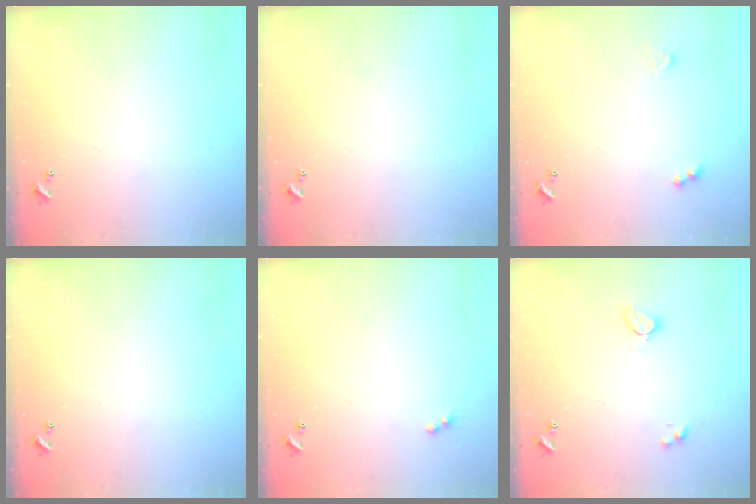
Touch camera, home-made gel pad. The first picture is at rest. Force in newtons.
{"total": 0.0}
{"total": 3.9, "press": 3.8, "slide": 0.8}
{"total": 0.0}
{"total": 2.5, "press": 2.4, "slide": 0.5}
{"total": 2.1, "press": 2.0, "slide": 0.5}